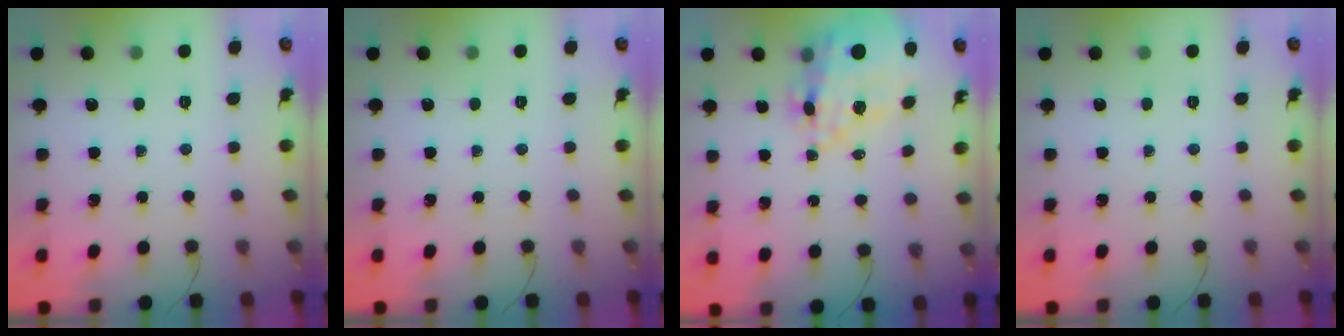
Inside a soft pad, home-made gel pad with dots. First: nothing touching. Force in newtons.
{"total": 0.0}
{"total": 21.9, "press": 21.4, "slide": 4.8}
{"total": 0.0}